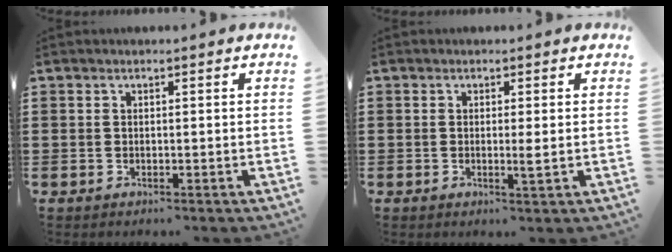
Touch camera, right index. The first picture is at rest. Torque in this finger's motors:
{"motor_torque": [0.21, 1.93, 0.02, 0.00]}